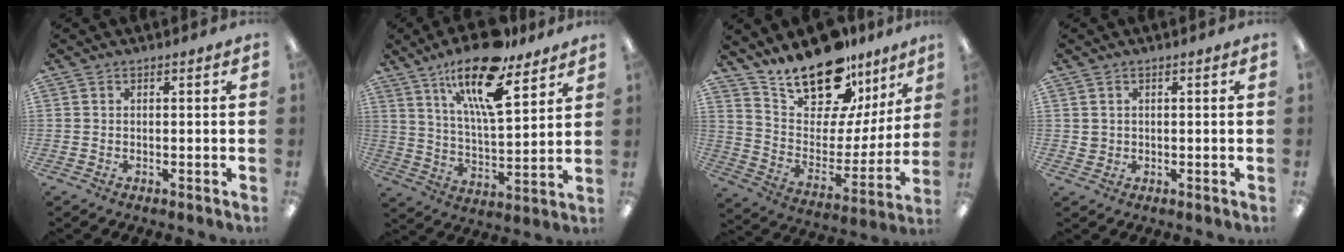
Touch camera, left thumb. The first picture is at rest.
{"total": 19.0, "force": [12.6, 6.3, 12.7], "torque": [-0.213, -0.064, 0.208]}
{"total": 19.1, "force": [16.2, 7.5, 6.5], "torque": [-0.125, -0.128, 0.291]}
{"total": 1.8, "force": [0.7, 1.7, 0.2], "torque": [-0.006, 0.004, 0.013]}